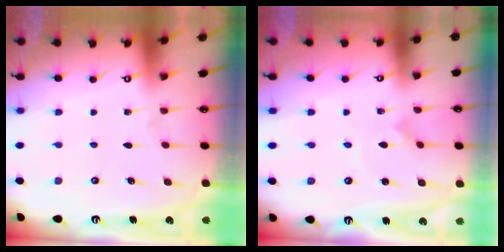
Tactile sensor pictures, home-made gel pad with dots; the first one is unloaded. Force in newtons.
{"total": 0.8, "press": 0.8, "slide": 0.1}